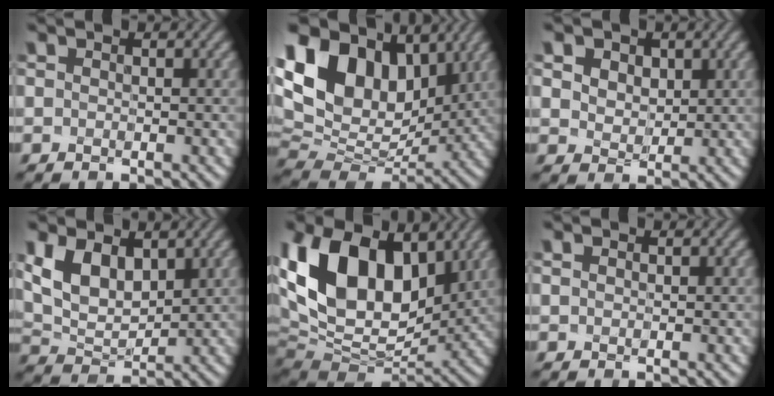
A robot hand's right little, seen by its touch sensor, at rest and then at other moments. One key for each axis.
{"total": 13.6, "fx": 5.4, "fy": 8.9, "fz": 8.8, "tx": -0.178, "ty": 0.026, "tz": 0.098}
{"total": 5.3, "fx": 2.6, "fy": 3.8, "fz": 2.7, "tx": -0.066, "ty": 0.011, "tz": 0.041}
{"total": 4.3, "fx": 1.7, "fy": 2.6, "fz": 3.0, "tx": -0.063, "ty": -0.013, "tz": 0.041}
{"total": 13.8, "fx": 3.6, "fy": 8.6, "fz": 10.2, "tx": -0.204, "ty": 0.005, "tz": 0.068}
{"total": 0.0}